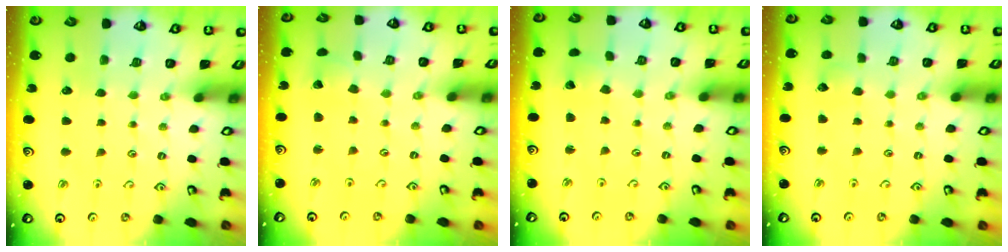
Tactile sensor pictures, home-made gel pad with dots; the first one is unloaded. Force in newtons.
{"total": 2.8, "press": 2.8, "slide": 0.1}
{"total": 1.7, "press": 1.7, "slide": 0.3}
{"total": 2.9, "press": 2.9, "slide": 0.2}